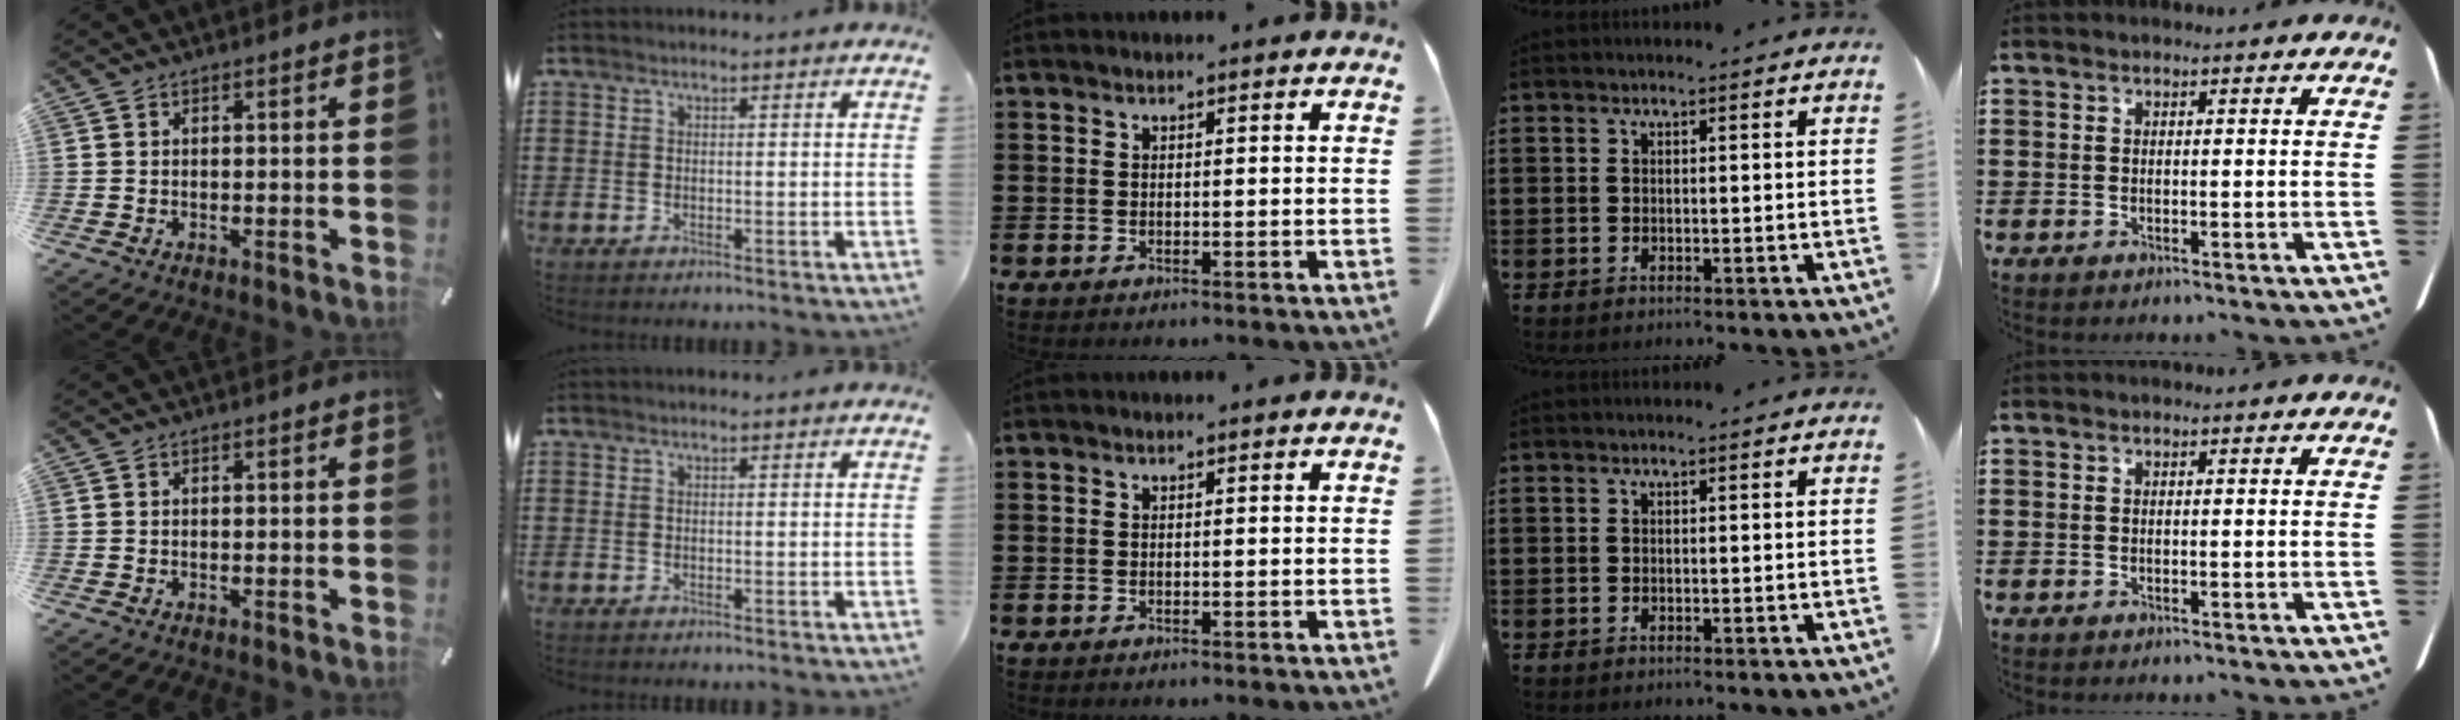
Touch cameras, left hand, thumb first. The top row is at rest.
{}